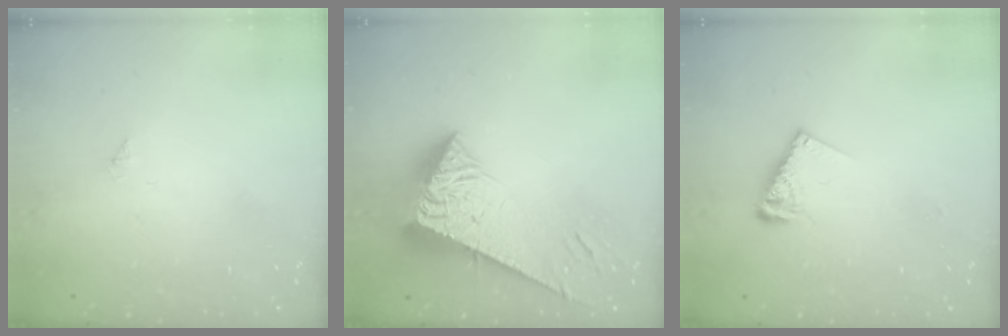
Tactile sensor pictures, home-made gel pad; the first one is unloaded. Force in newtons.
{"total": 8.6, "press": 8.5, "slide": 0.9}
{"total": 7.3, "press": 7.3, "slide": 0.0}